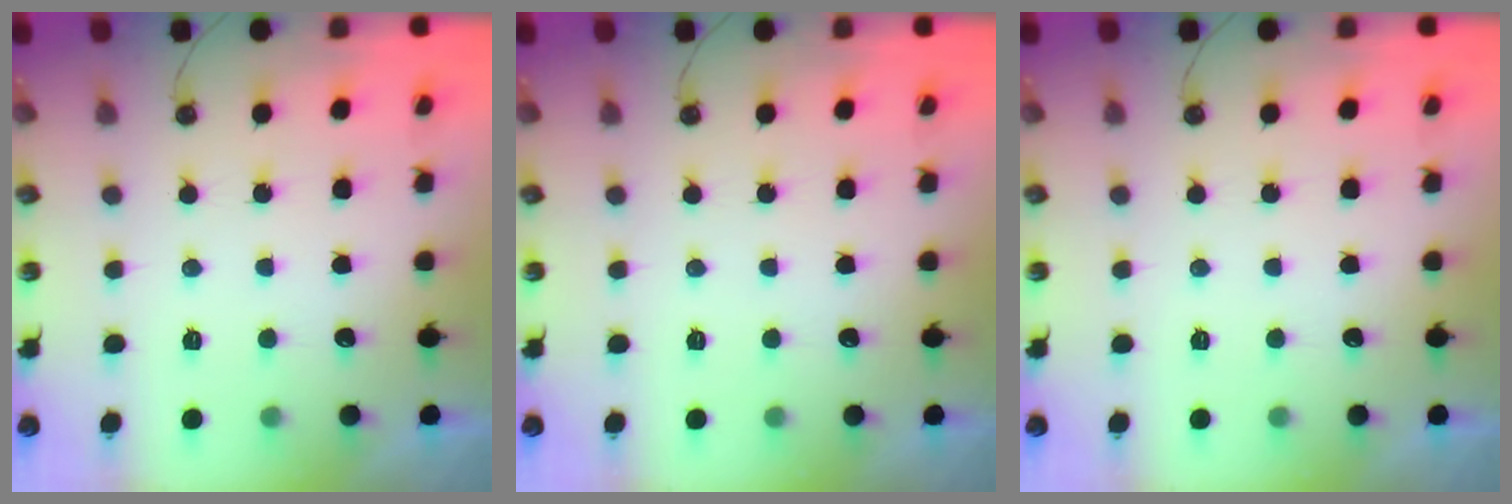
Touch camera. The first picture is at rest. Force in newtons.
{"total": 0.0}
{"total": 0.0}